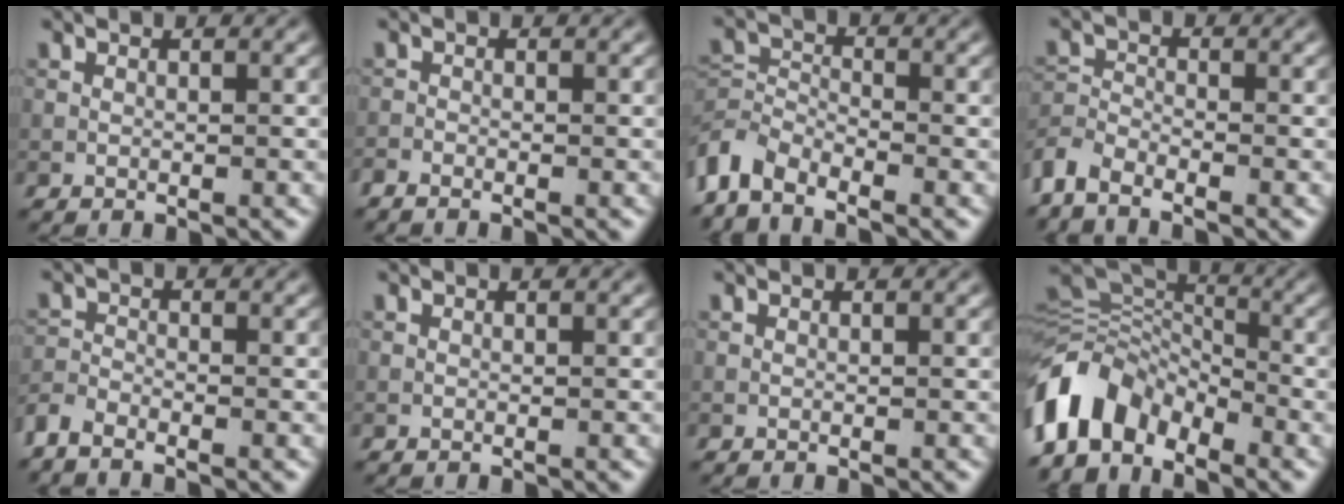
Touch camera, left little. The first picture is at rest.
{"total": 1.0, "force": [-1.0, 0.1, 0.3], "torque": [-0.005, -0.004, -0.024]}
{"total": 4.6, "force": [-3.6, 1.9, 2.0], "torque": [-0.045, -0.007, -0.085]}
{"total": 3.3, "force": [-2.8, 1.0, 1.4], "torque": [-0.032, -0.004, -0.070]}
{"total": 2.4, "force": [-2.1, 0.6, 0.8], "torque": [-0.020, -0.006, -0.056]}
{"total": 0.0}
{"total": 0.0}
{"total": 6.9, "force": [-4.5, 4.0, 3.4], "torque": [-0.059, 0.004, -0.096]}